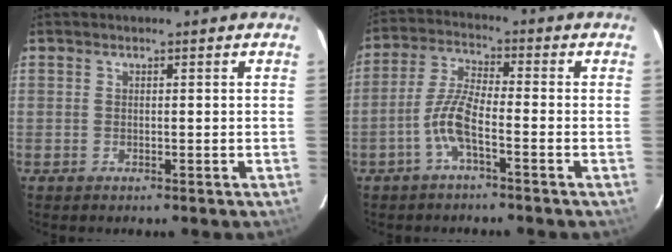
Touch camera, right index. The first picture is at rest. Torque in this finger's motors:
{"motor_torque": [0.46, -0.23, 0.25, 0.10]}